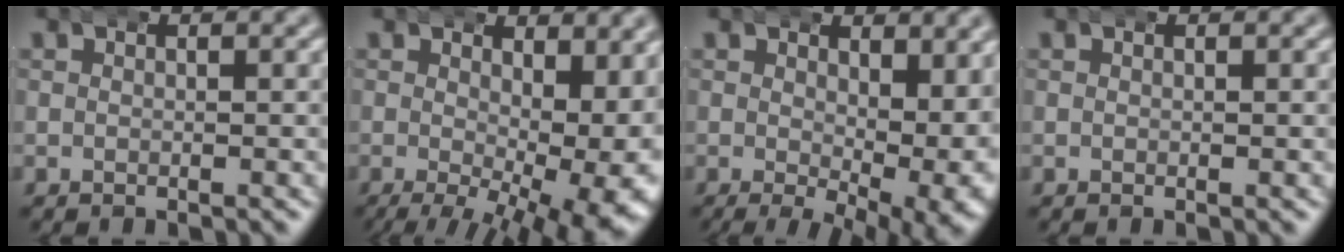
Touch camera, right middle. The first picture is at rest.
{"total": 10.1, "force": [-4.0, 4.7, 8.1], "torque": [-0.110, -0.046, -0.039]}
{"total": 6.4, "force": [-1.5, 2.9, 5.6], "torque": [-0.068, -0.033, -0.009]}
{"total": 0.0}